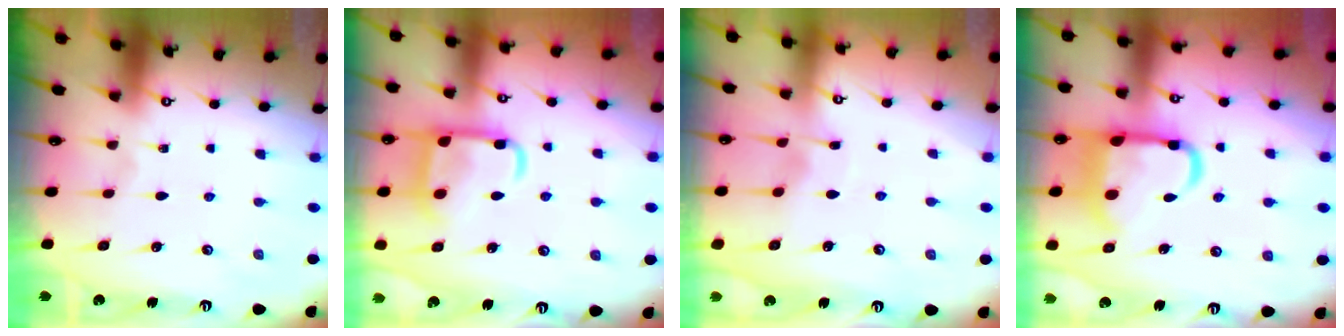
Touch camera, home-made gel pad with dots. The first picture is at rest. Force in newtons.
{"total": 13.3, "press": 13.2, "slide": 1.3}
{"total": 3.1, "press": 3.0, "slide": 0.3}
{"total": 15.1, "press": 15.0, "slide": 1.8}